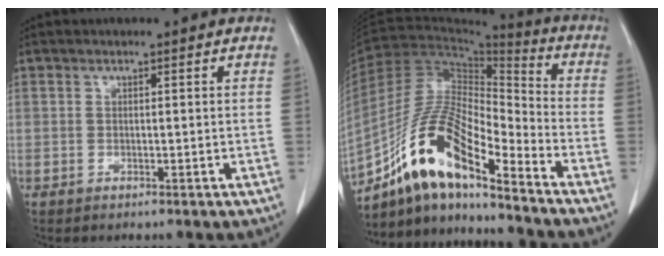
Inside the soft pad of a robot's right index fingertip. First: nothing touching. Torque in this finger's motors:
{"motor_torque": [1.12, -1.02, 0.88, 0.21]}